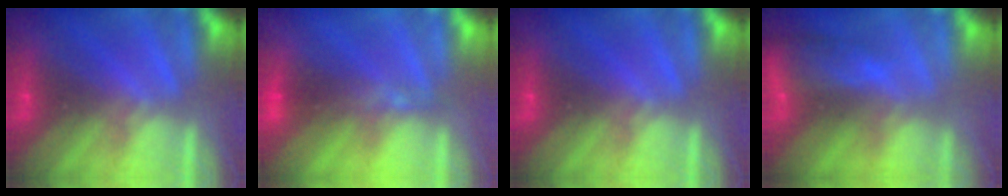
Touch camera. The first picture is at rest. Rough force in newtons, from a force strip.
{"total": 4.2}
{"total": 0.0}
{"total": 7.8}